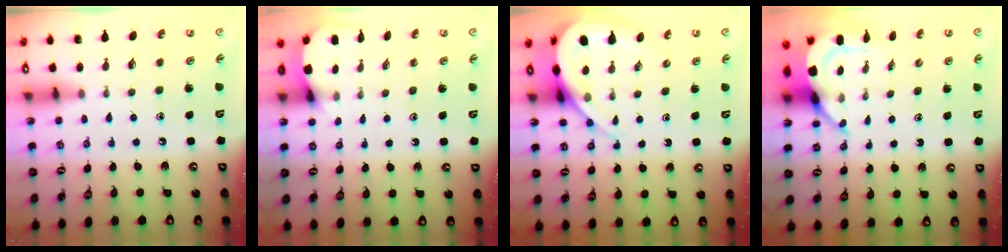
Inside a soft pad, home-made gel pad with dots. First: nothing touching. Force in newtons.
{"total": 2.8, "press": 2.8, "slide": 0.3}
{"total": 9.7, "press": 9.6, "slide": 1.0}
{"total": 6.5, "press": 6.4, "slide": 0.9}